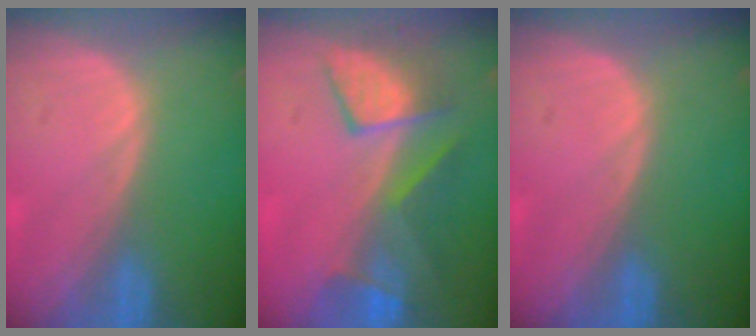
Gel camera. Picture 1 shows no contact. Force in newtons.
{"total": 7.5, "press": 7.4, "slide": 1.2}
{"total": 0.0}